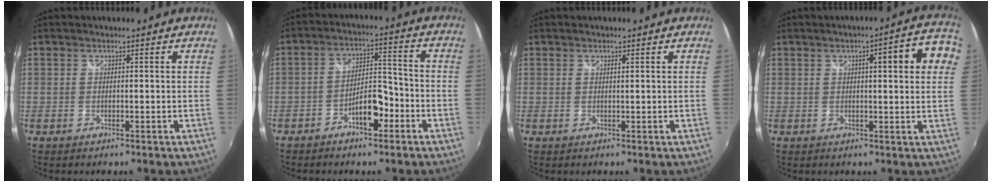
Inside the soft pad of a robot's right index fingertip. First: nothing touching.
{"total": 6.6, "force": [-3.8, 2.6, 4.7], "torque": [-0.082, 0.021, -0.054]}
{"total": 0.5, "force": [0.3, 0.0, 0.4], "torque": [-0.005, 0.001, 0.006]}
{"total": 9.9, "force": [2.9, 1.8, 9.2], "torque": [-0.115, 0.026, 0.042]}